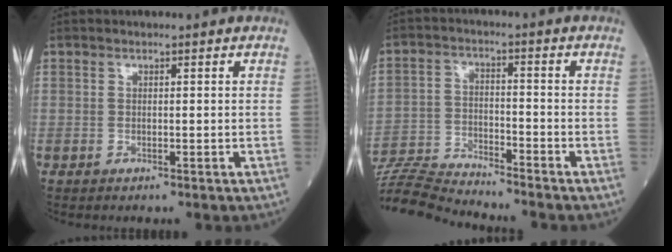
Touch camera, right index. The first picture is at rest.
{"total": 10.9, "force": [-10.8, -1.2, 1.6], "torque": [-0.028, -0.002, -0.199]}